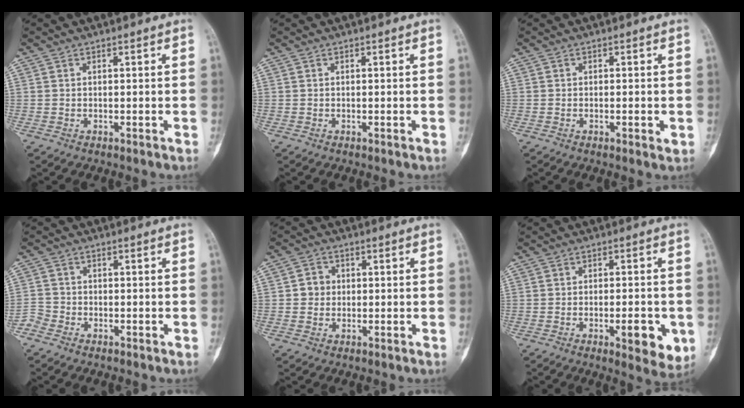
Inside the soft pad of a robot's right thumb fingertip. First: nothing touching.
{"total": 0.0}
{"total": 1.8, "force": [-0.4, 0.6, 1.7], "torque": [-0.023, -0.003, -0.005]}
{"total": 2.4, "force": [-1.9, 1.5, 0.1], "torque": [0.003, 0.004, -0.047]}
{"total": 3.4, "force": [0.2, 3.2, 1.2], "torque": [0.001, 0.007, -0.002]}
{"total": 8.0, "force": [-2.4, 2.9, 7.1], "torque": [-0.079, -0.004, -0.027]}